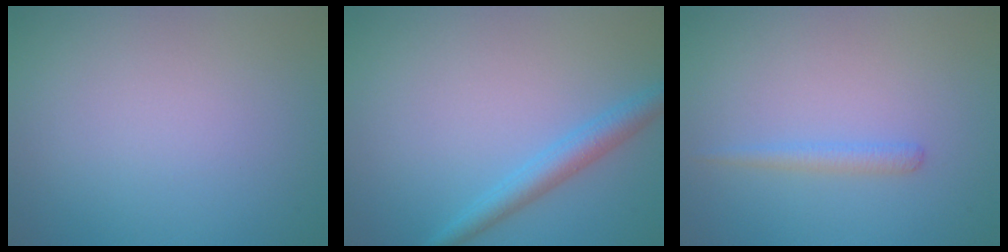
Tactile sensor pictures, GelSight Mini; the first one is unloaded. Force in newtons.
{"total": 2.7, "press": 2.7, "slide": 0.3}
{"total": 1.3, "press": 1.3, "slide": 0.0}